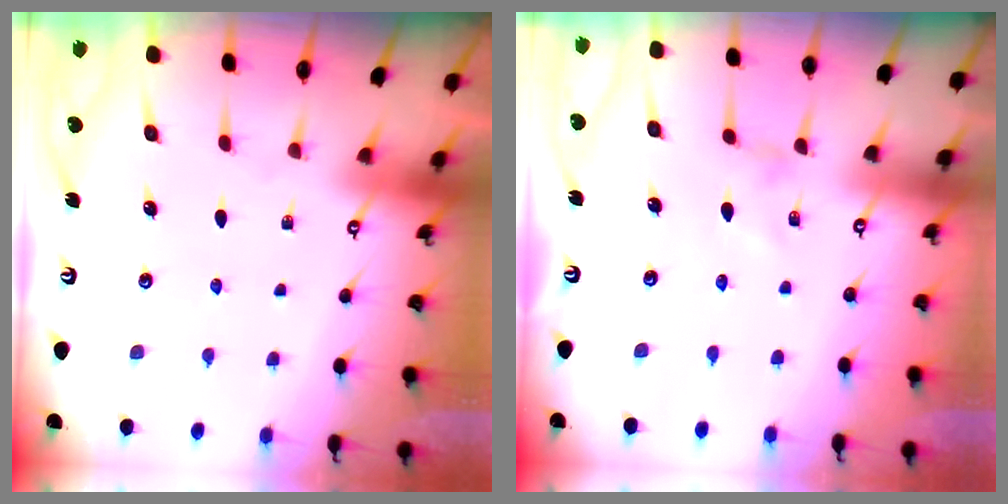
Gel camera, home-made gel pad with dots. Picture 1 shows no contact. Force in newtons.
{"total": 0.0}